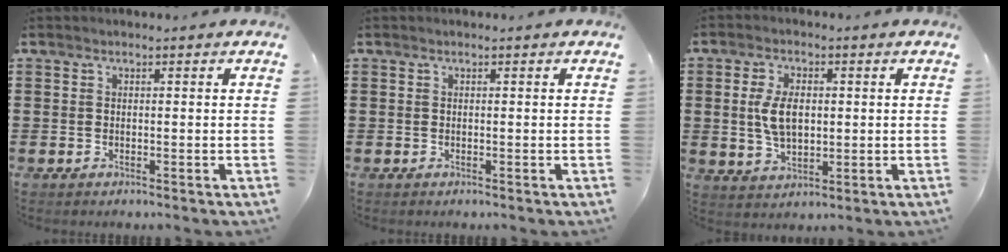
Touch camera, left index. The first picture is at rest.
{"total": 0.0}
{"total": 6.1, "force": [0.7, 3.4, 5.1], "torque": [-0.109, 0.004, 0.005]}